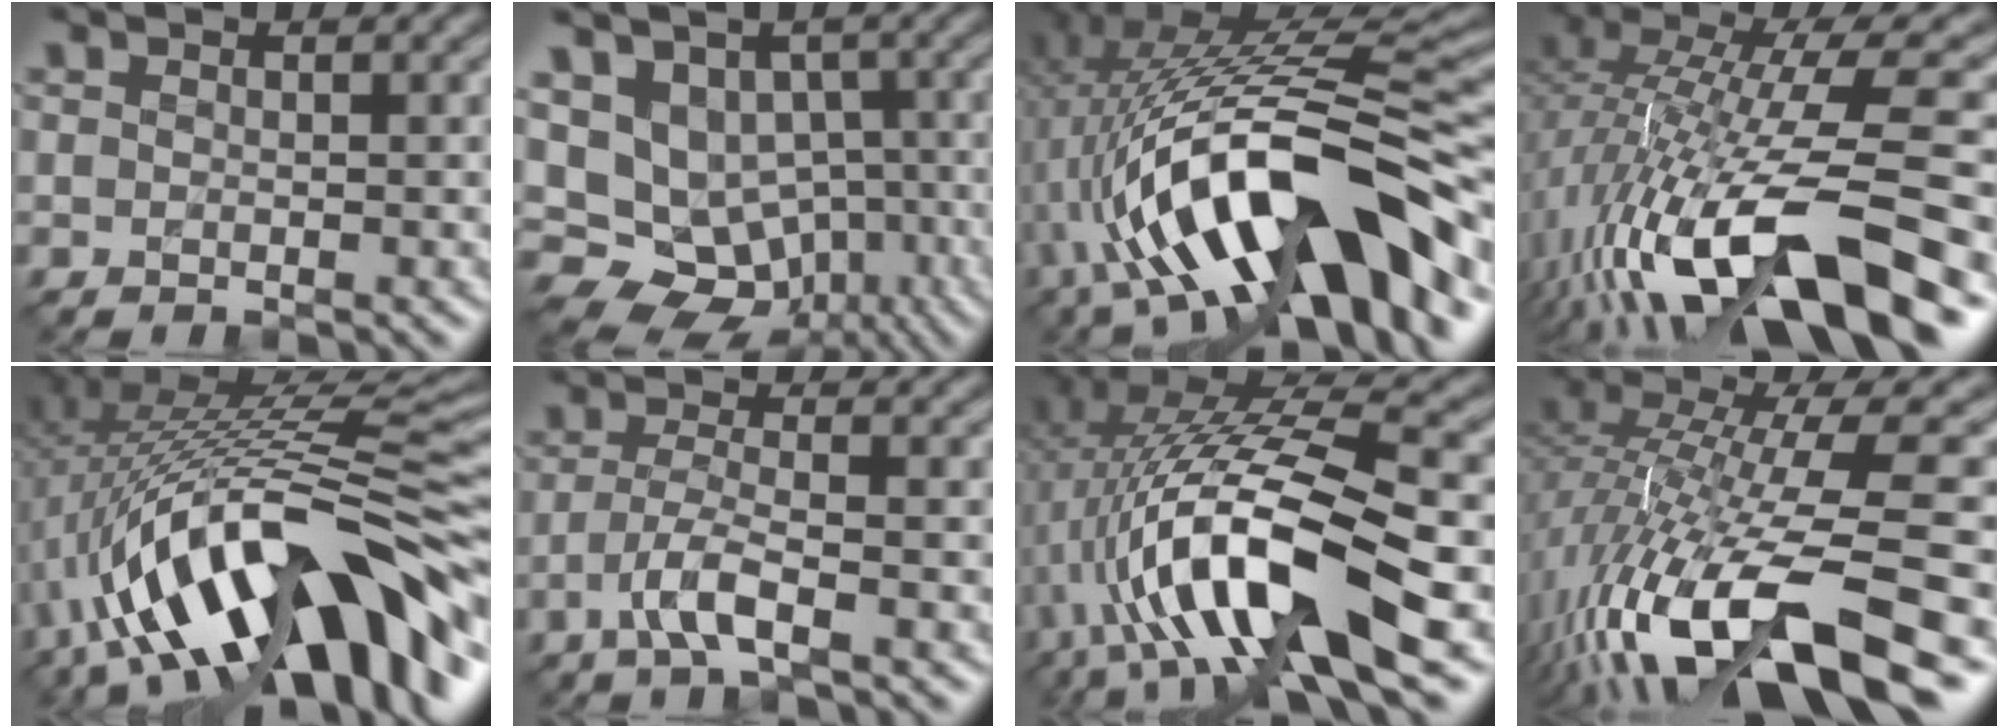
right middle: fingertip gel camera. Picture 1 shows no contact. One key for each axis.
{"total": 12.0, "fx": -2.8, "fy": 10.4, "fz": 5.3, "tx": -0.109, "ty": -0.003, "tz": -0.036}
{"total": 14.8, "fx": -3.9, "fy": 4.9, "fz": 13.4, "tx": -0.213, "ty": 0.012, "tz": -0.065}
{"total": 14.7, "fx": -4.3, "fy": 4.9, "fz": 13.2, "tx": -0.240, "ty": 0.019, "tz": -0.069}
{"total": 16.5, "fx": -4.9, "fy": 6.2, "fz": 14.5, "tx": -0.234, "ty": 0.024, "tz": -0.084}
{"total": 3.5, "fx": -1.6, "fy": 0.8, "fz": 3.1, "tx": -0.066, "ty": 0.004, "tz": -0.037}
{"total": 13.6, "fx": -1.8, "fy": 4.4, "fz": 12.7, "tx": -0.234, "ty": 0.004, "tz": -0.035}
{"total": 15.1, "fx": -5.8, "fy": 4.7, "fz": 13.1, "tx": -0.248, "ty": 0.013, "tz": -0.098}